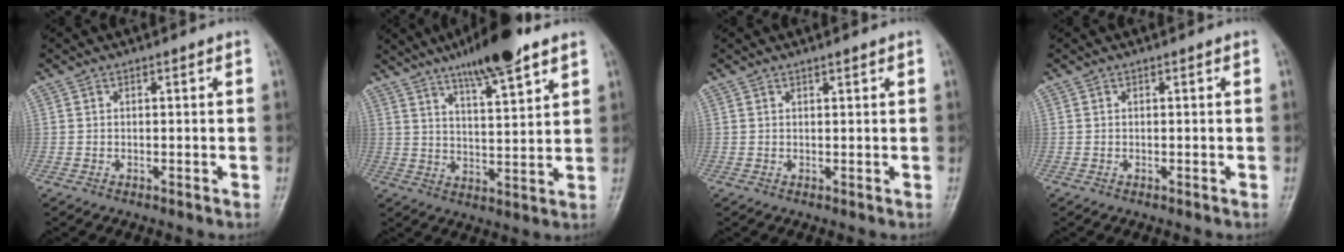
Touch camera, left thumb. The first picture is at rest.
{"total": 12.5, "force": [8.5, 2.2, 8.8], "torque": [-0.133, -0.040, 0.141]}
{"total": 0.8, "force": [0.7, 0.1, 0.5], "torque": [-0.008, -0.004, 0.011]}
{"total": 0.0}